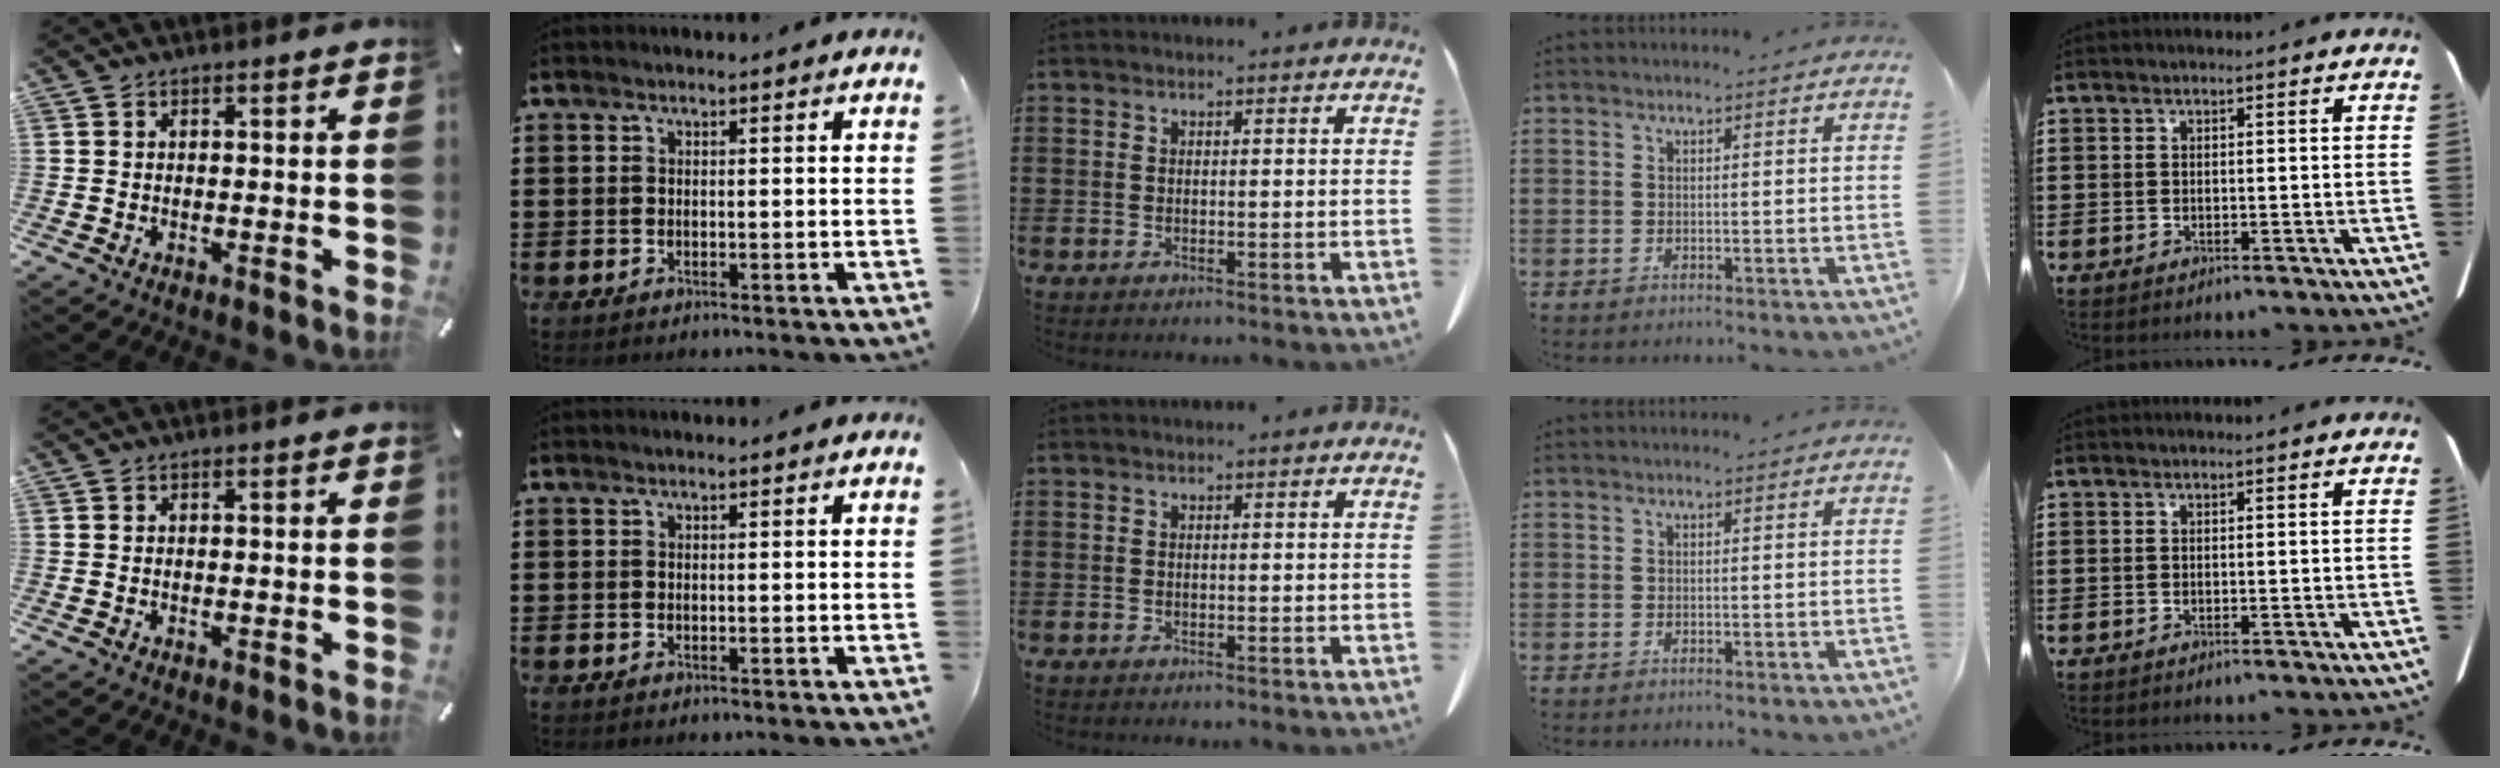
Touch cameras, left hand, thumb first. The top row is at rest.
{}